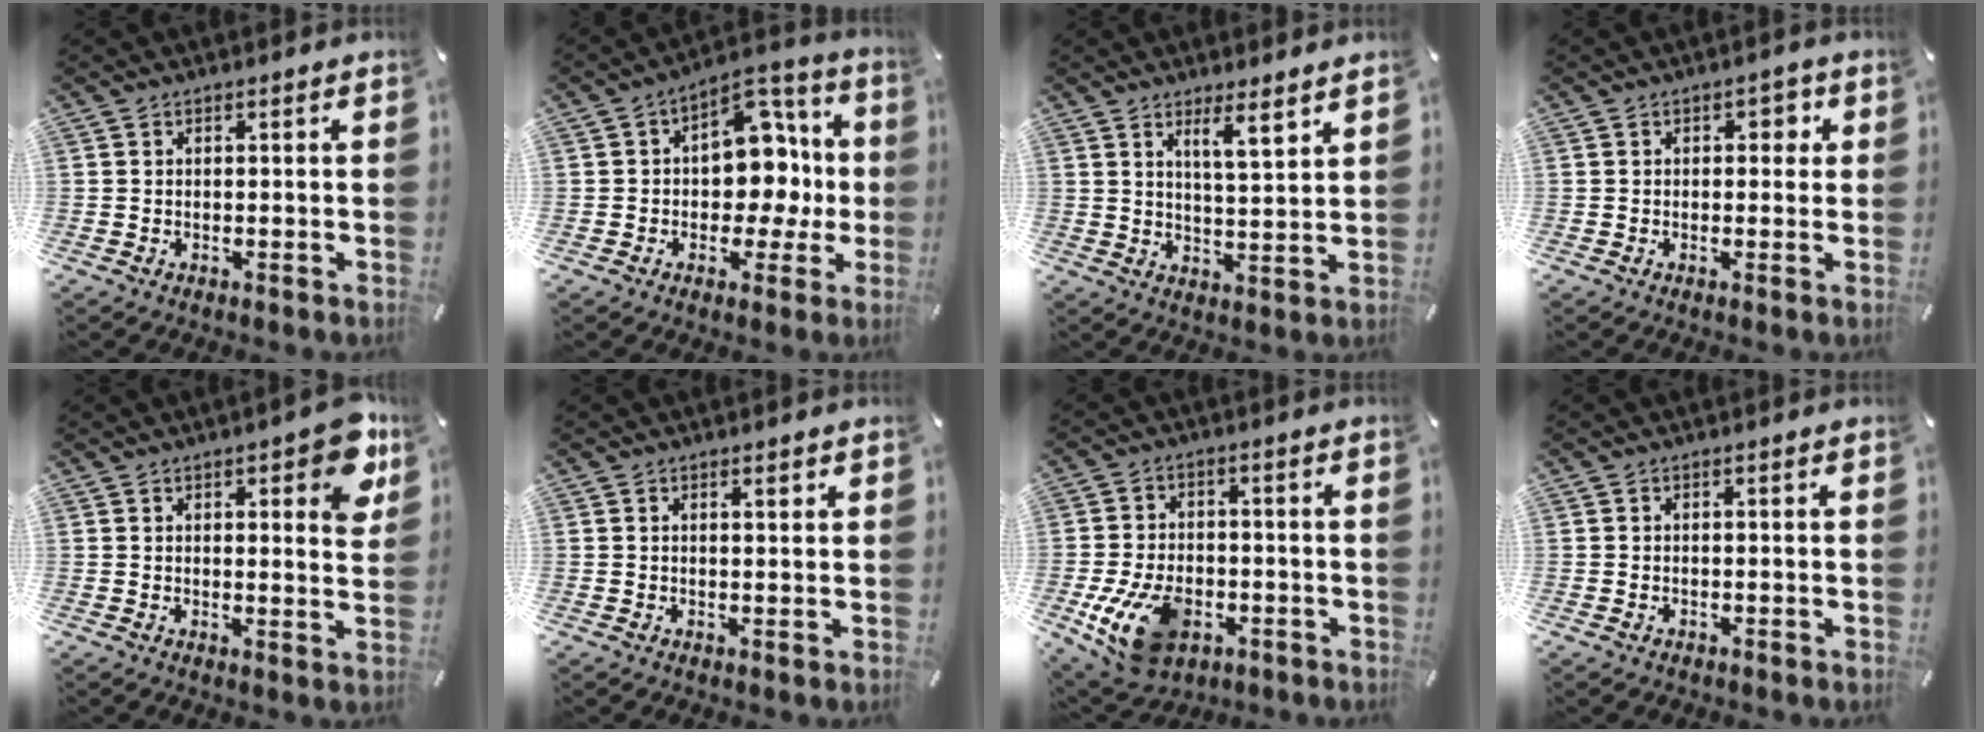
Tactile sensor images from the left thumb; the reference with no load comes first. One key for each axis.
{"total": 13.0, "fx": 0.0, "fy": 10.0, "fz": 8.4, "tx": -0.090, "ty": -0.007, "tz": 0.002}
{"total": 6.5, "fx": 4.8, "fy": 0.5, "fz": 4.3, "tx": -0.074, "ty": -0.031, "tz": 0.078}
{"total": 2.4, "fx": 0.2, "fy": 1.7, "fz": 1.7, "tx": -0.011, "ty": 0.001, "tz": -0.005}
{"total": 8.6, "fx": 4.4, "fy": 3.1, "fz": 6.7, "tx": -0.079, "ty": -0.023, "tz": 0.069}
{"total": 1.4, "fx": 0.7, "fy": 0.4, "fz": 1.1, "tx": -0.015, "ty": -0.003, "tz": 0.011}
{"total": 14.0, "fx": -4.9, "fy": 9.3, "fz": 9.2, "tx": -0.185, "ty": 0.020, "tz": -0.082}
{"total": 0.8, "fx": -0.4, "fy": 0.5, "fz": 0.5, "tx": -0.012, "ty": 0.000, "tz": -0.008}